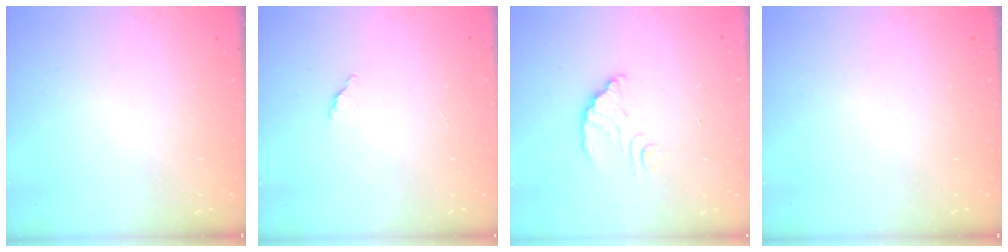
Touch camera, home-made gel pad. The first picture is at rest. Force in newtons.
{"total": 1.5, "press": 1.5, "slide": 0.1}
{"total": 2.9, "press": 2.9, "slide": 0.0}
{"total": 0.0}